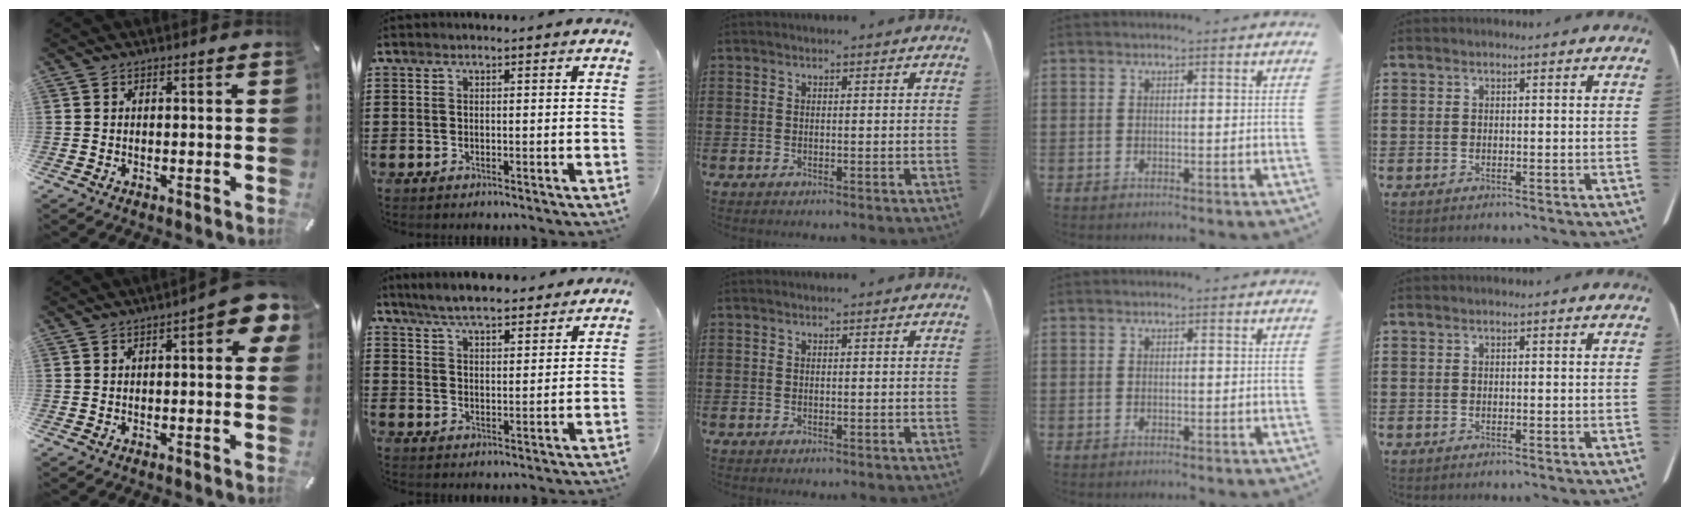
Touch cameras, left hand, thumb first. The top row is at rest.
{"thumb": {"total": 7.9, "force": [2.6, 2.7, 6.9], "torque": [-0.089, -0.008, 0.039]}, "index": {"total": 6.4, "force": [6.0, 1.1, 2.2], "torque": [-0.061, -0.010, 0.111]}}